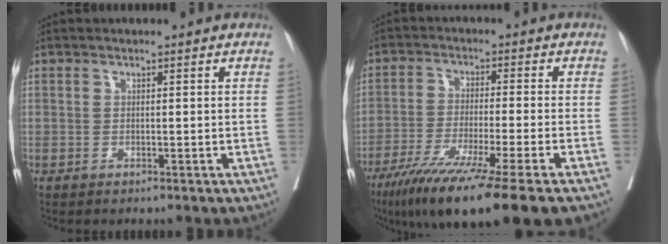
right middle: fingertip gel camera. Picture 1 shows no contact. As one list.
[{"total": 16.8, "force": [-11.9, -0.9, 11.9], "torque": [-0.180, -0.055, -0.190]}]